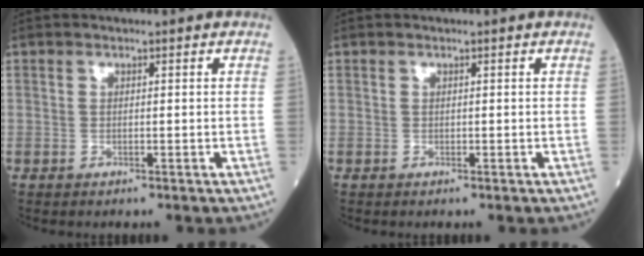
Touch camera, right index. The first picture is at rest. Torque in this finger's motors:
{"motor_torque": [0.03, -0.02, 0.02, -0.01]}